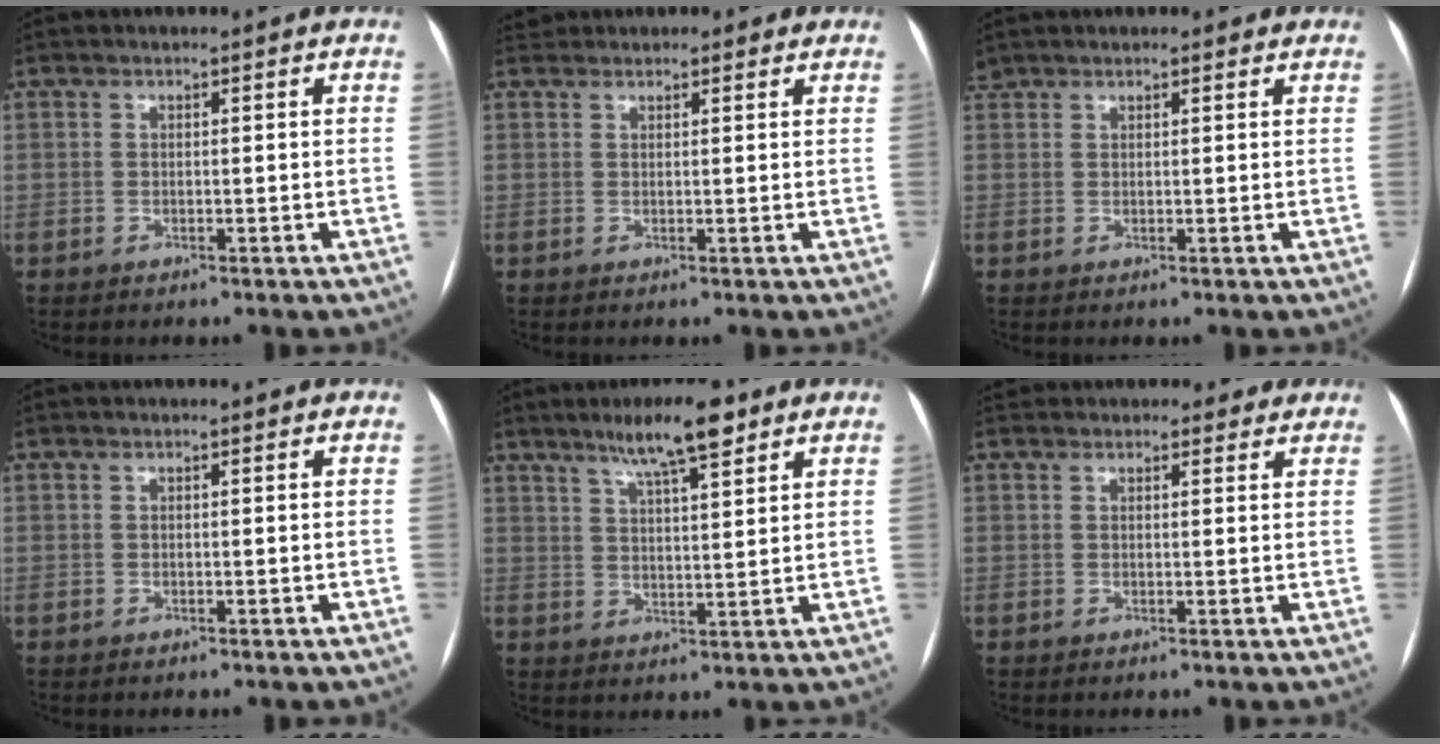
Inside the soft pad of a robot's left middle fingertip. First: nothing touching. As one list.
[{"total": 3.3, "force": [2.9, 1.5, 0.6], "torque": [-0.006, 0.025, 0.040]}, {"total": 3.2, "force": [2.7, 1.6, 0.7], "torque": [-0.007, 0.024, 0.043]}, {"total": 0.0}, {"total": 8.7, "force": [6.1, 1.3, 6.2], "torque": [-0.106, 0.009, 0.101]}, {"total": 4.2, "force": [3.7, 1.9, 0.7], "torque": [0.002, 0.009, 0.036]}]